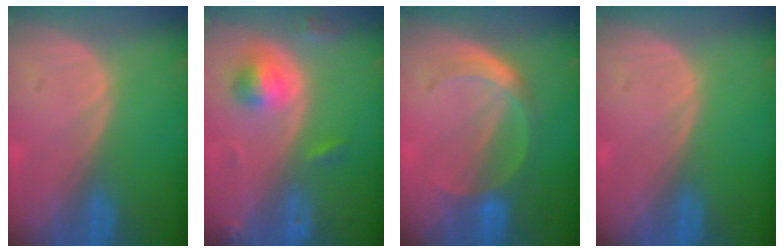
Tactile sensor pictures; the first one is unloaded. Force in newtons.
{"total": 5.5, "press": 4.9, "slide": 2.3}
{"total": 4.8, "press": 4.8, "slide": 0.4}
{"total": 0.0}